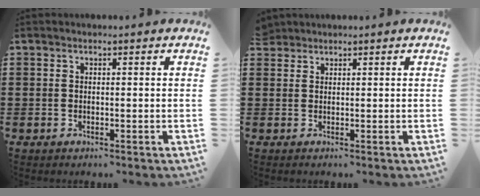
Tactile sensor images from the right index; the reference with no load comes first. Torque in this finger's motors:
{"motor_torque": [0.22, 0.96, -0.04, -0.01]}